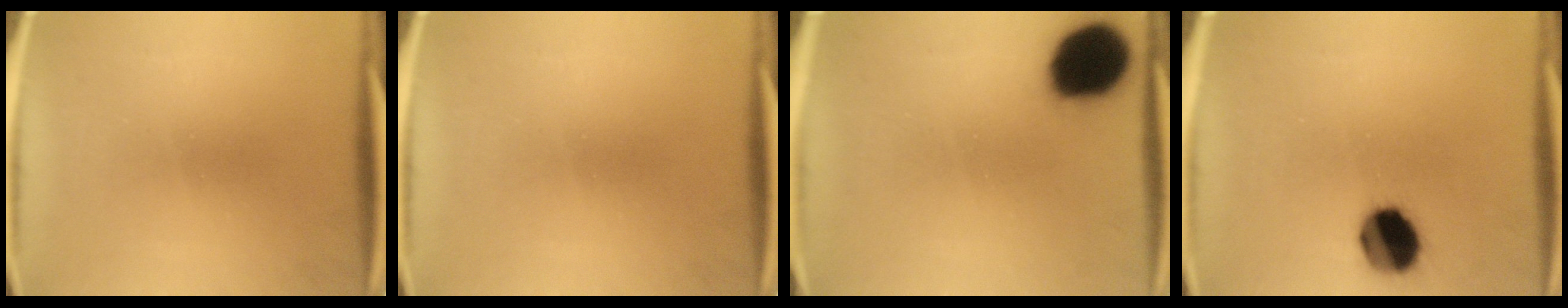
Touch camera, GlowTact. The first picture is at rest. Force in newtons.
{"total": 0.0}
{"total": 18.0}
{"total": 11.7}